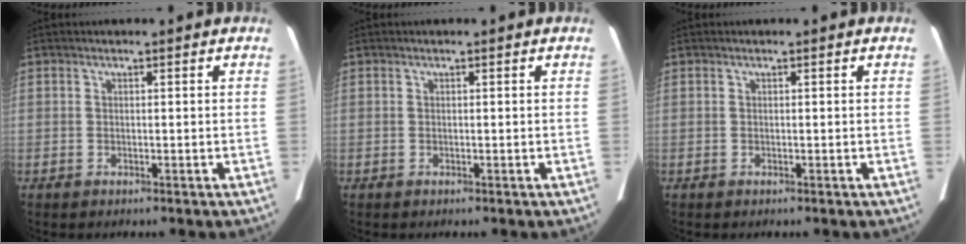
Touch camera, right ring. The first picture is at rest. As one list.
[{"total": 0.0}, {"total": 0.0}]